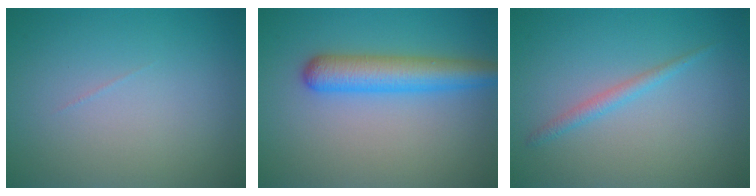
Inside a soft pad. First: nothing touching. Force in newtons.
{"total": 4.7, "press": 4.7, "slide": 0.1}
{"total": 1.4, "press": 1.4, "slide": 0.0}